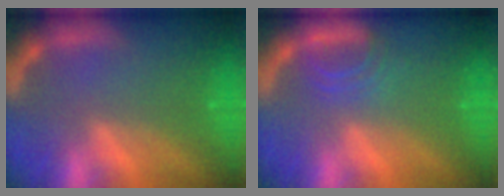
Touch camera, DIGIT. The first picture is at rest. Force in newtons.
{"total": 2.9}